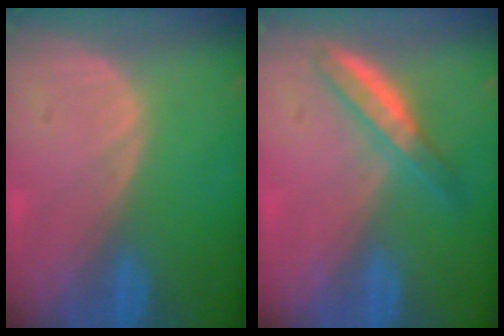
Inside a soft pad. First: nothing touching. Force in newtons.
{"total": 4.7, "press": 4.4, "slide": 1.4}